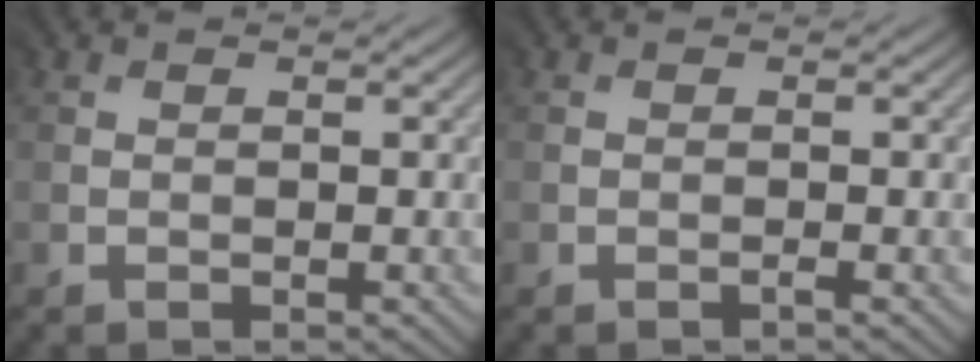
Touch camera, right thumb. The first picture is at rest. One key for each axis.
{"total": 0.9, "fx": -0.5, "fy": -0.6, "fz": -0.1, "tx": 0.004, "ty": 0.001, "tz": -0.012}